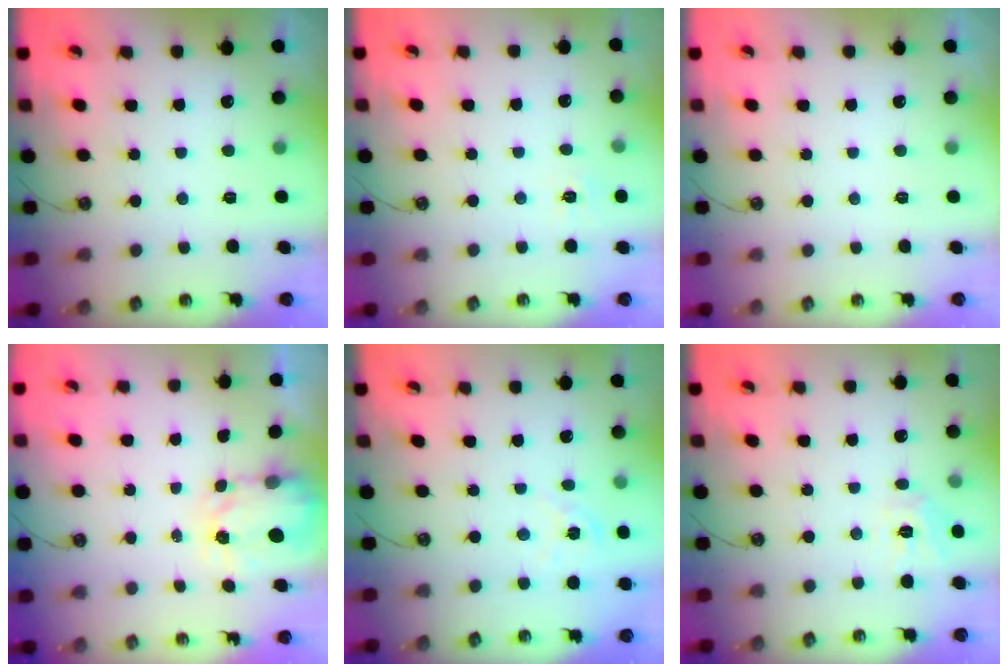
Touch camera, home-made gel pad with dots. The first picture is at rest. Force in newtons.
{"total": 4.1, "press": 4.0, "slide": 0.6}
{"total": 0.0}
{"total": 3.3, "press": 3.3, "slide": 0.4}
{"total": 2.9, "press": 2.9, "slide": 0.3}
{"total": 7.0, "press": 7.0, "slide": 0.5}